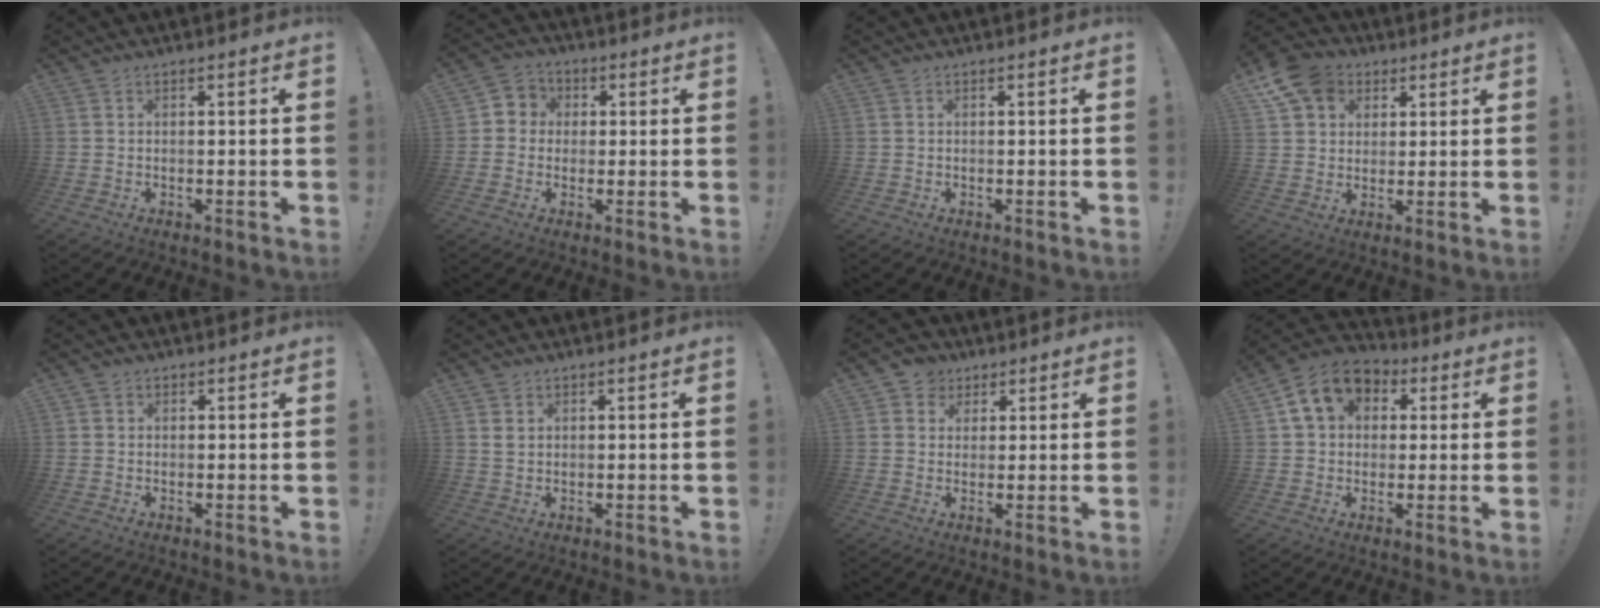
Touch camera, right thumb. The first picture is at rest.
{"total": 5.0, "force": [-0.9, 4.7, 1.3], "torque": [-0.021, 0.017, -0.015]}
{"total": 0.0}
{"total": 11.2, "force": [5.1, 8.9, 4.4], "torque": [-0.070, -0.021, 0.104]}
{"total": 0.9, "force": [0.5, 0.8, 0.2], "torque": [-0.001, 0.000, 0.009]}
{"total": 2.1, "force": [1.1, 1.5, 0.9], "torque": [-0.009, -0.001, 0.020]}
{"total": 4.9, "force": [1.9, 4.5, 0.7], "torque": [-0.008, -0.011, 0.035]}
{"total": 12.3, "force": [4.3, 9.5, 6.5], "torque": [-0.095, -0.004, 0.087]}